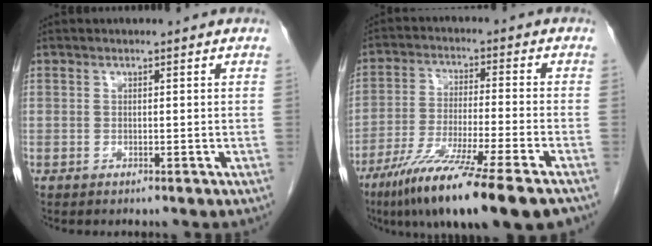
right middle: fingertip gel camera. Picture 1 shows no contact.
{"total": 17.1, "force": [-11.7, 0.0, 12.5], "torque": [-0.204, -0.055, -0.197]}